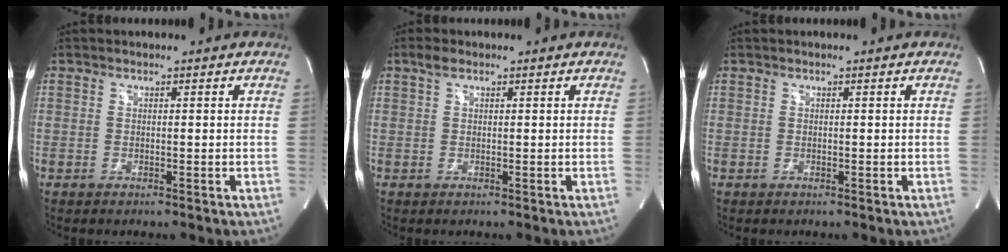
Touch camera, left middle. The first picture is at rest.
{"total": 1.5, "force": [1.0, 0.6, 0.9], "torque": [-0.022, 0.014, 0.019]}
{"total": 0.0}